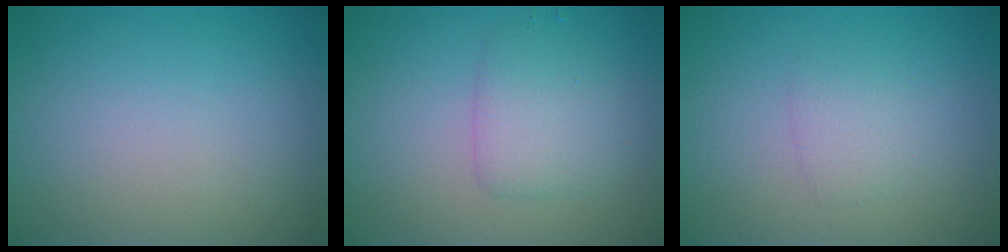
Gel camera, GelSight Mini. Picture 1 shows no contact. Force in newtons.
{"total": 2.9, "press": 2.9, "slide": 0.0}
{"total": 1.4, "press": 1.4, "slide": 0.1}